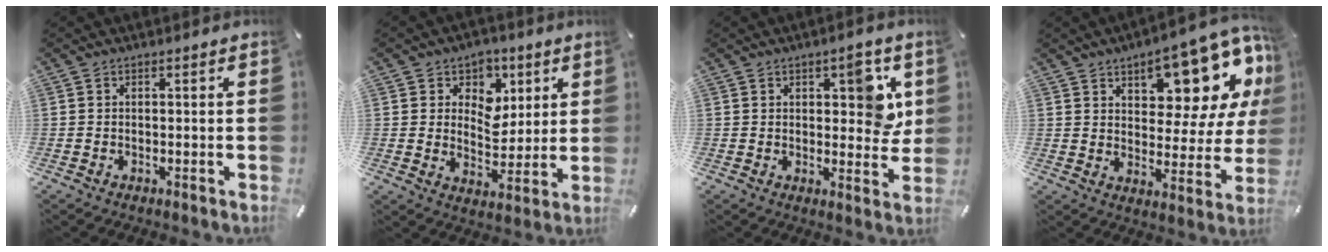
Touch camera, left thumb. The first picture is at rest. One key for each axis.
{"total": 8.3, "fx": 2.8, "fy": 7.4, "fz": 2.4, "tx": -0.038, "ty": -0.023, "tz": 0.050}
{"total": 8.3, "fx": 2.9, "fy": 4.3, "fz": 6.5, "tx": -0.056, "ty": -0.017, "tz": 0.039}
{"total": 16.0, "fx": 11.2, "fy": 7.2, "fz": 8.9, "tx": -0.107, "ty": -0.093, "tz": 0.187}